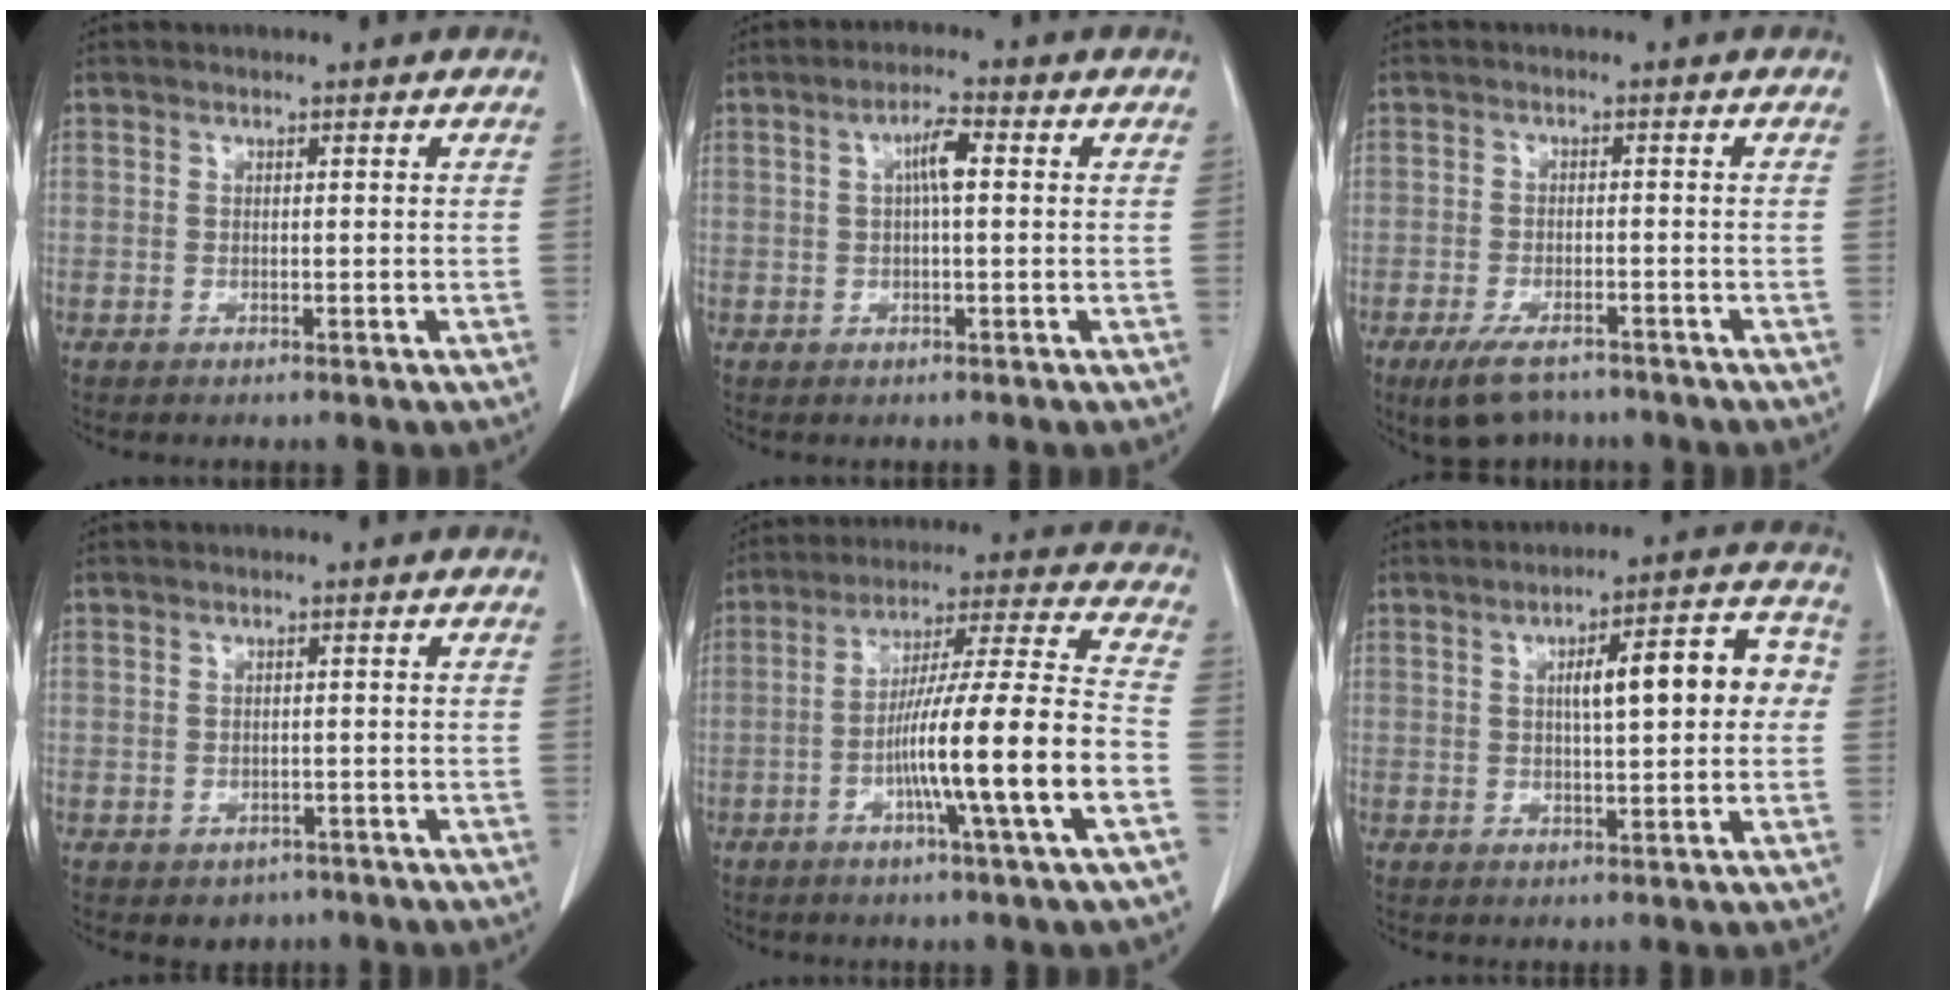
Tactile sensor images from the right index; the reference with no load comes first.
{"total": 3.9, "force": [0.6, 0.6, 3.8], "torque": [-0.070, 0.009, 0.008]}
{"total": 6.7, "force": [-5.1, 2.5, 3.5], "torque": [-0.062, -0.007, -0.078]}
{"total": 2.5, "force": [-1.4, 2.0, 0.6], "torque": [-0.006, 0.005, -0.012]}
{"total": 16.7, "force": [-5.3, -0.9, 15.8], "torque": [-0.264, 0.004, -0.090]}
{"total": 10.6, "force": [1.4, 2.7, 10.1], "torque": [-0.140, 0.035, 0.020]}